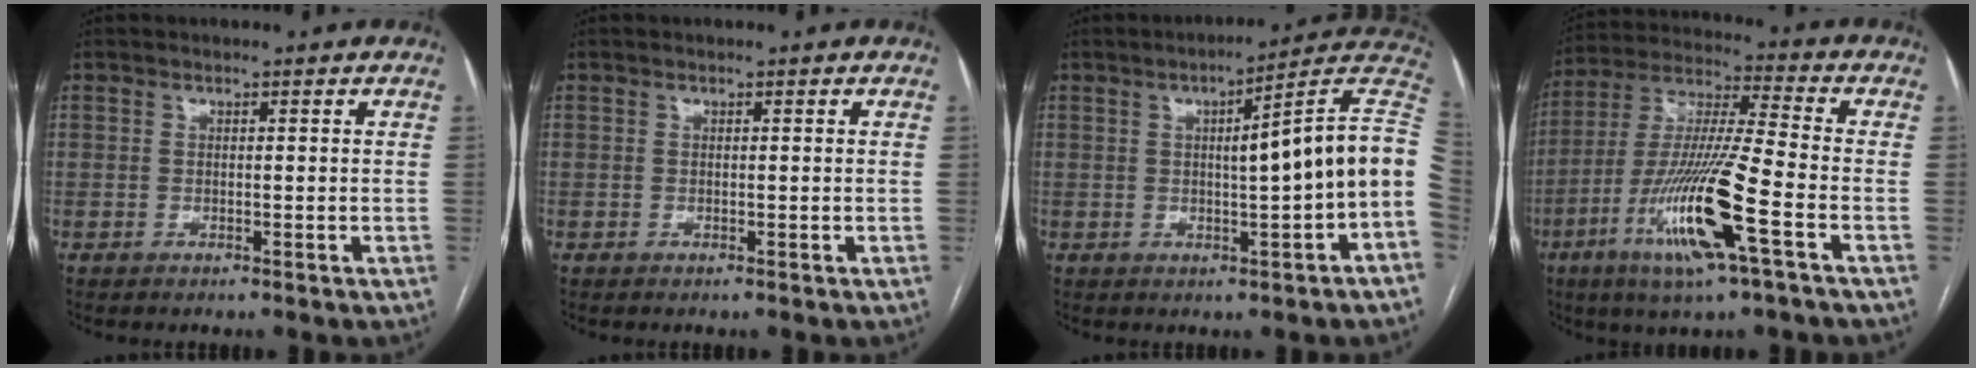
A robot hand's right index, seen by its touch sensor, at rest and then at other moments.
{"total": 0.0}
{"total": 13.1, "force": [0.1, -0.5, 13.1], "torque": [-0.169, 0.028, -0.006]}
{"total": 16.7, "force": [-6.6, 0.3, 15.4], "torque": [-0.315, -0.019, -0.124]}